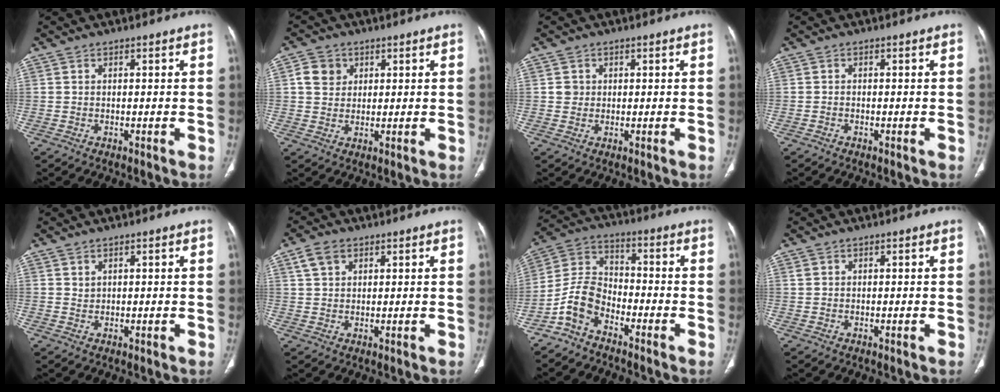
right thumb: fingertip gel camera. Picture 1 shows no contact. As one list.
[{"total": 4.7, "force": [1.6, 4.1, 1.8], "torque": [-0.015, 0.000, 0.028]}, {"total": 1.7, "force": [0.4, 1.6, 0.2], "torque": [0.009, 0.000, 0.006]}, {"total": 0.0}, {"total": 0.8, "force": [0.7, 0.5, 0.1], "torque": [0.007, -0.003, 0.012]}, {"total": 4.2, "force": [2.2, 2.8, 2.3], "torque": [-0.036, 0.001, 0.046]}, {"total": 8.1, "force": [-5.2, 4.7, 4.1], "torque": [-0.080, 0.051, -0.116]}, {"total": 0.6, "force": [0.3, 0.5, 0.2], "torque": [0.001, 0.002, 0.007]}]